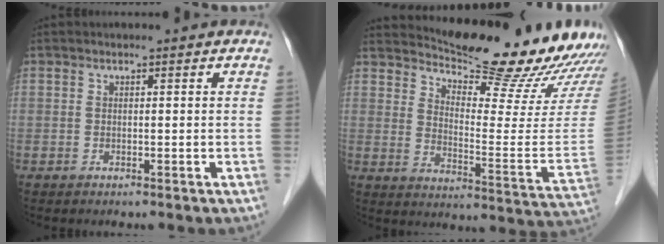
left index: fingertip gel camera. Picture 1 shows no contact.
{"total": 21.5, "force": [20.1, 1.8, 7.4], "torque": [-0.108, -0.099, 0.256]}